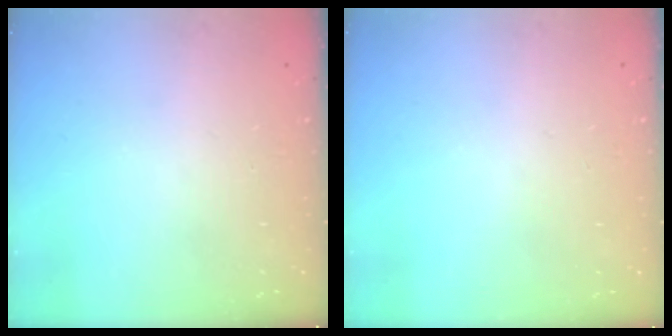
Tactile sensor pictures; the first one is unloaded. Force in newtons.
{"total": 0.0}